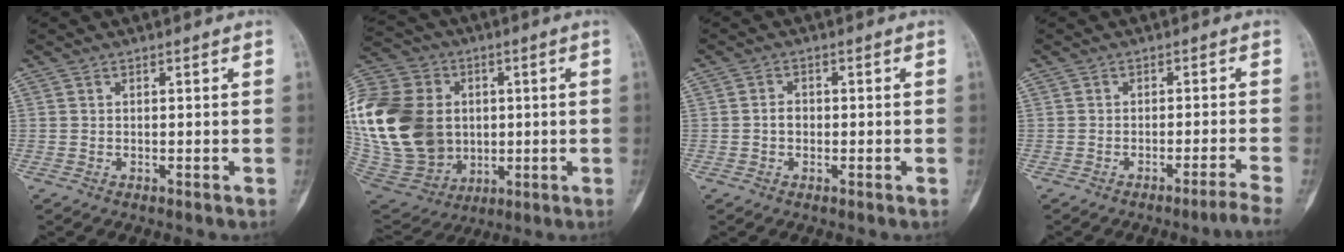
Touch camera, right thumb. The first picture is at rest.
{"total": 33.0, "force": [2.6, 25.5, 20.8], "torque": [-0.478, 0.029, 0.068]}
{"total": 2.1, "force": [-0.3, 1.7, 1.2], "torque": [-0.012, 0.008, -0.007]}
{"total": 4.1, "force": [-3.3, -1.6, 1.9], "torque": [-0.044, 0.018, -0.047]}